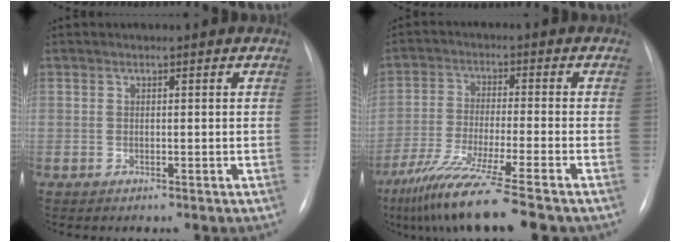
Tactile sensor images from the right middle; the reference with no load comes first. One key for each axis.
{"total": 12.3, "fx": -9.1, "fy": -0.8, "fz": 8.3, "tx": -0.151, "ty": -0.044, "tz": -0.153}